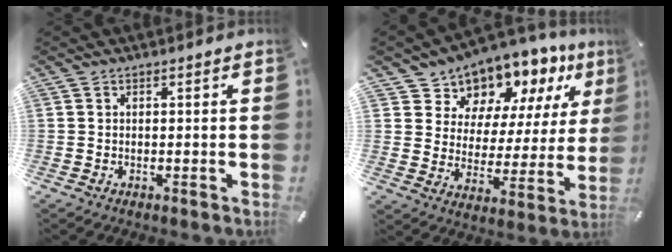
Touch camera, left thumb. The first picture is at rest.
{"total": 10.9, "force": [9.4, 5.3, -1.0], "torque": [-0.002, -0.110, 0.170]}